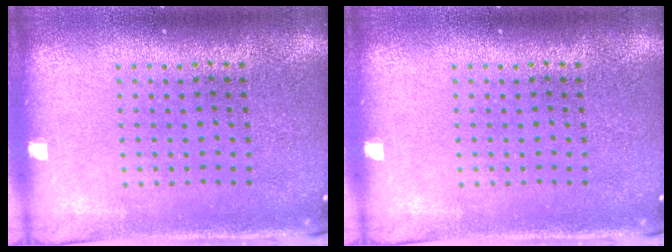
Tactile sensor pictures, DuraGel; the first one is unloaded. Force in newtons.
{"total": 0.0}